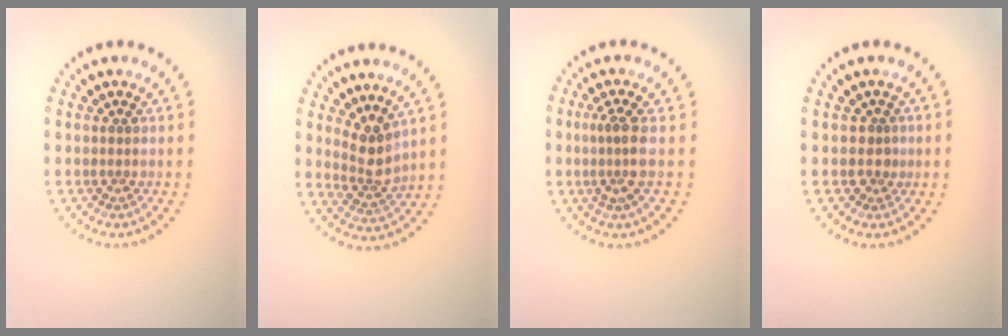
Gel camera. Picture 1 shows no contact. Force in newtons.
{"total": 2.7, "press": 2.1, "slide": 1.7}
{"total": 2.6, "press": 1.9, "slide": 1.7}
{"total": 1.1, "press": 0.7, "slide": 0.8}